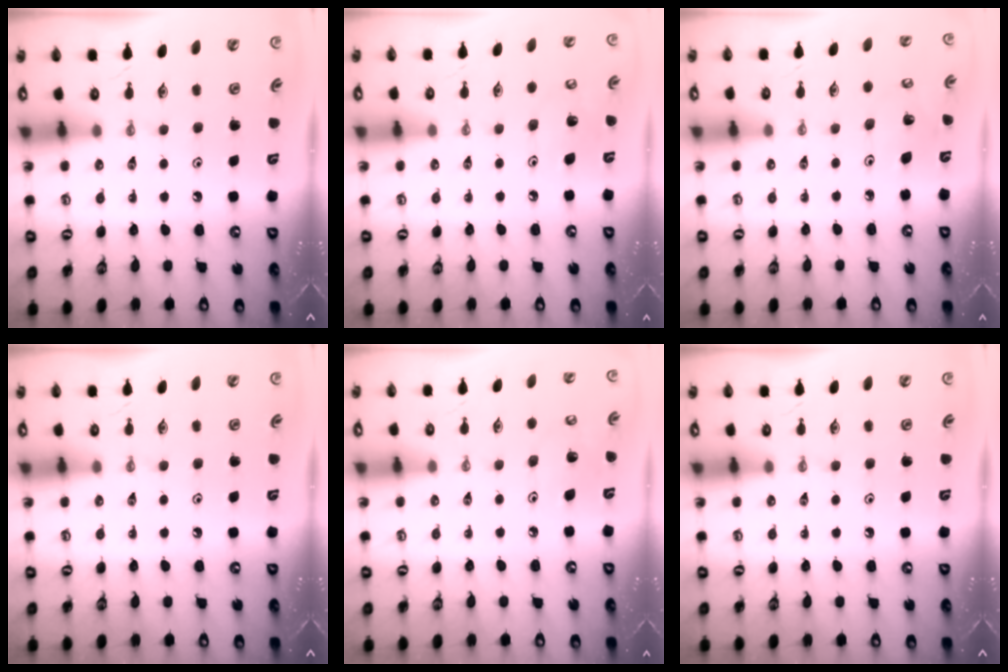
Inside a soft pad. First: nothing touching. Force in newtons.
{"total": 7.8, "press": 7.8, "slide": 0.8}
{"total": 5.8, "press": 5.7, "slide": 1.2}
{"total": 0.0}
{"total": 7.8, "press": 7.8, "slide": 0.8}
{"total": 0.0}